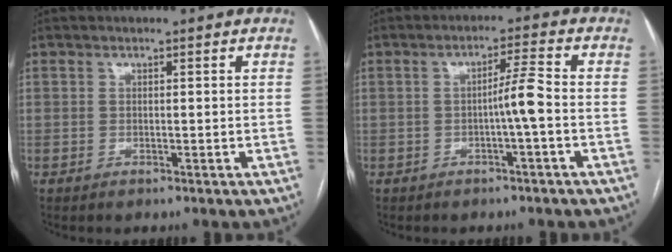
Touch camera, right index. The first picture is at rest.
{"total": 4.0, "force": [-1.0, -0.5, 3.8], "torque": [-0.062, 0.006, -0.016]}